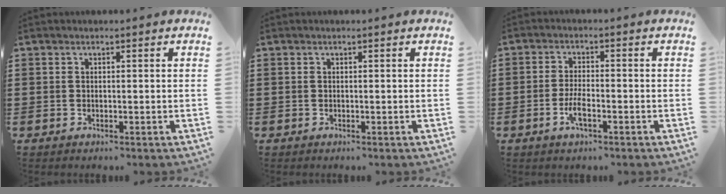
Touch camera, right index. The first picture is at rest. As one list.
[{"total": 0.0}, {"total": 3.4, "force": [-1.4, 0.9, 2.9], "torque": [-0.065, -0.006, -0.028]}]